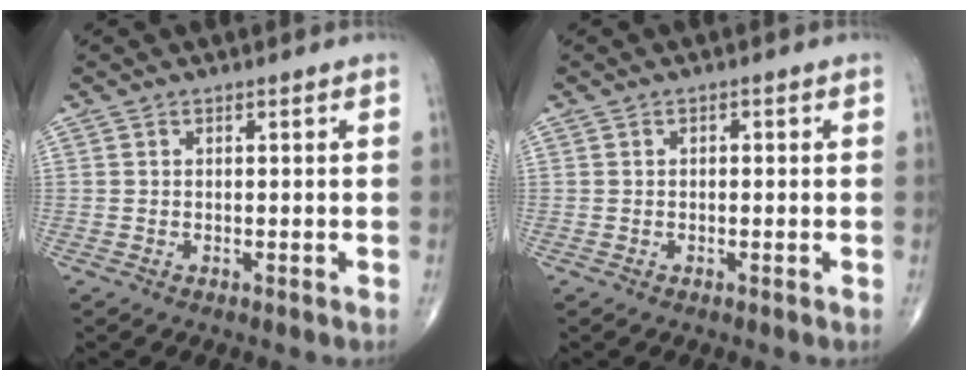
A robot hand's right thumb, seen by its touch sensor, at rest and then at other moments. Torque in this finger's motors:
{"motor_torque": [-0.53, -0.09, -0.09, 0.25, 0.01]}